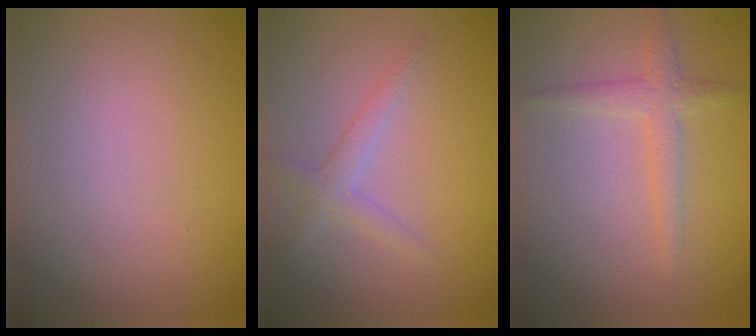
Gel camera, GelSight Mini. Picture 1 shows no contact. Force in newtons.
{"total": 1.6, "press": 1.6, "slide": 0.1}
{"total": 2.1, "press": 2.1, "slide": 0.1}